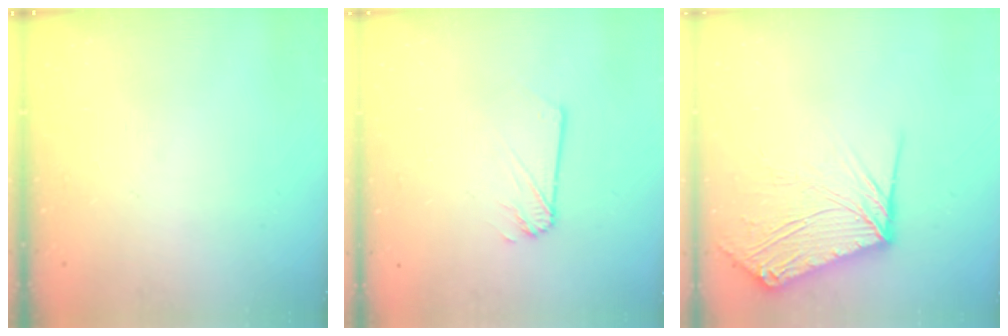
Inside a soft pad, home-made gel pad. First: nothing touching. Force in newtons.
{"total": 1.5, "press": 1.5, "slide": 0.2}
{"total": 12.7, "press": 12.6, "slide": 1.4}